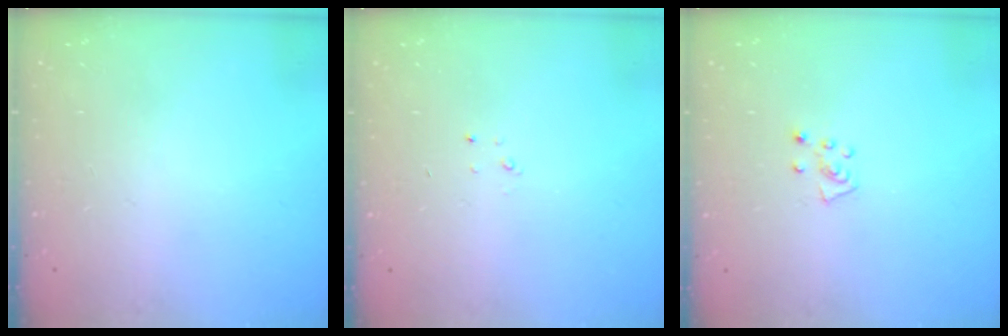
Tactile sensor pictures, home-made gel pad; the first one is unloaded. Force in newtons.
{"total": 1.5, "press": 1.5, "slide": 0.2}
{"total": 5.0, "press": 4.9, "slide": 0.4}